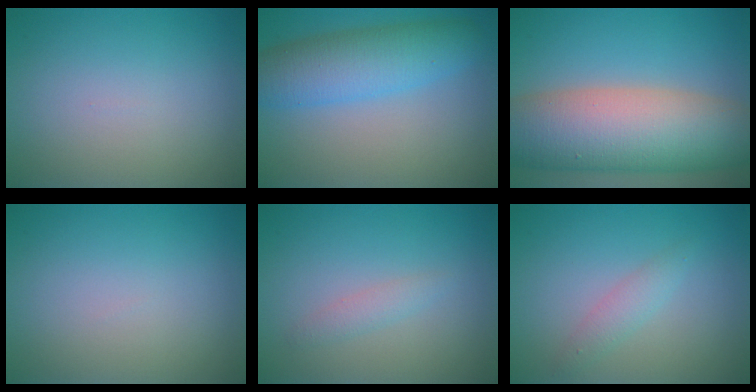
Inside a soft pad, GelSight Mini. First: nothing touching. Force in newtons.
{"total": 6.5, "press": 6.5, "slide": 0.1}
{"total": 12.9, "press": 12.9, "slide": 0.5}
{"total": 0.0}
{"total": 1.2, "press": 1.2, "slide": 0.1}
{"total": 1.6, "press": 1.6, "slide": 0.0}